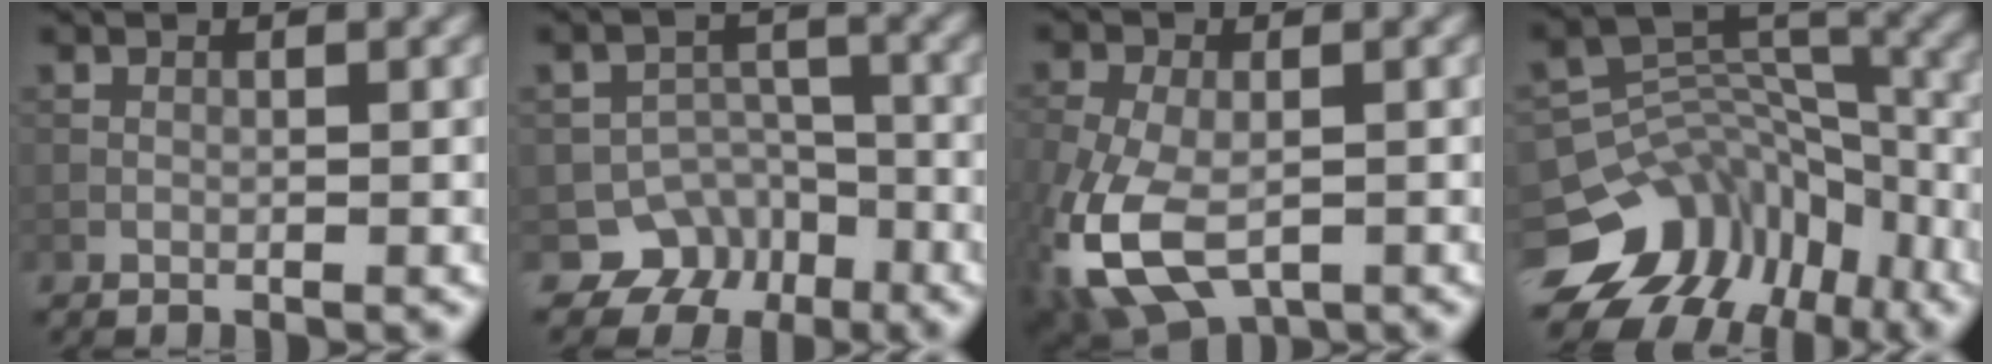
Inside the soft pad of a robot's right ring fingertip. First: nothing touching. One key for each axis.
{"total": 4.6, "fx": -2.8, "fy": 3.6, "fz": 0.8, "tx": 0.004, "ty": 0.002, "tz": -0.037}
{"total": 11.3, "fx": -4.8, "fy": 6.1, "fz": 8.1, "tx": -0.207, "ty": -0.047, "tz": -0.087}
{"total": 10.3, "fx": -6.0, "fy": 7.3, "fz": 4.1, "tx": -0.070, "ty": 0.026, "tz": -0.094}